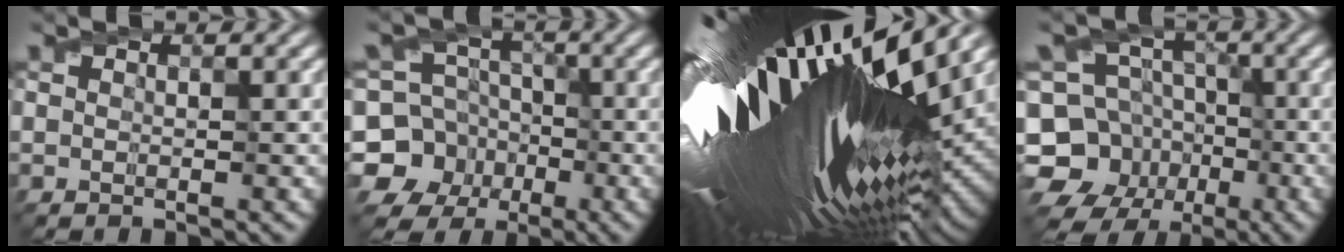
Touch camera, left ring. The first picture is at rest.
{"total": 11.1, "force": [-4.6, 9.9, 2.3], "torque": [-0.076, -0.002, -0.088]}
{"total": 20.7, "force": [4.1, 5.8, 19.4], "torque": [-0.345, -0.030, 0.076]}
{"total": 11.5, "force": [-5.1, 9.6, 3.6], "torque": [-0.095, -0.002, -0.100]}